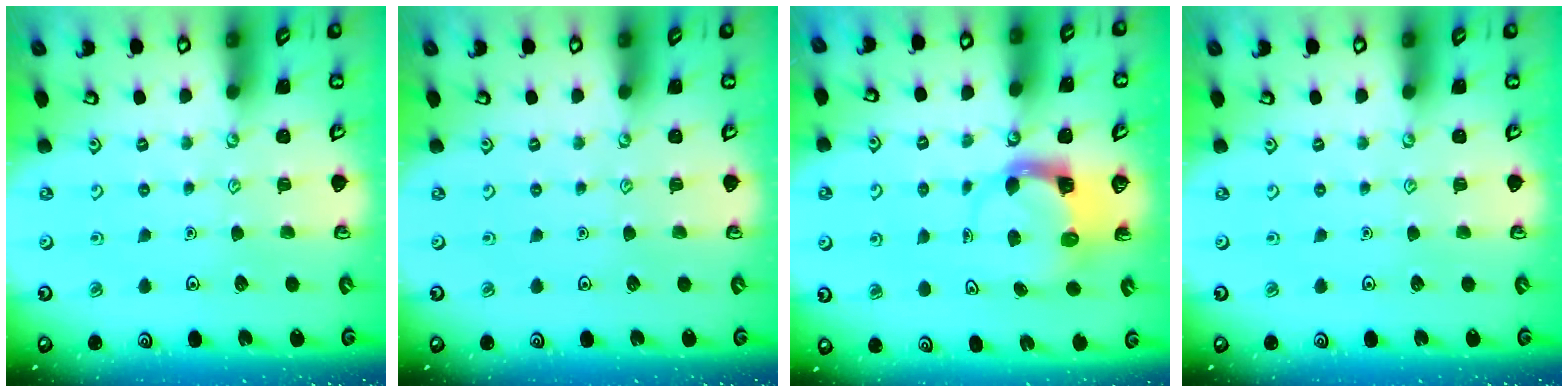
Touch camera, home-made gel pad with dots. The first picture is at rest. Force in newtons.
{"total": 0.0}
{"total": 3.7, "press": 3.7, "slide": 0.6}
{"total": 0.0}